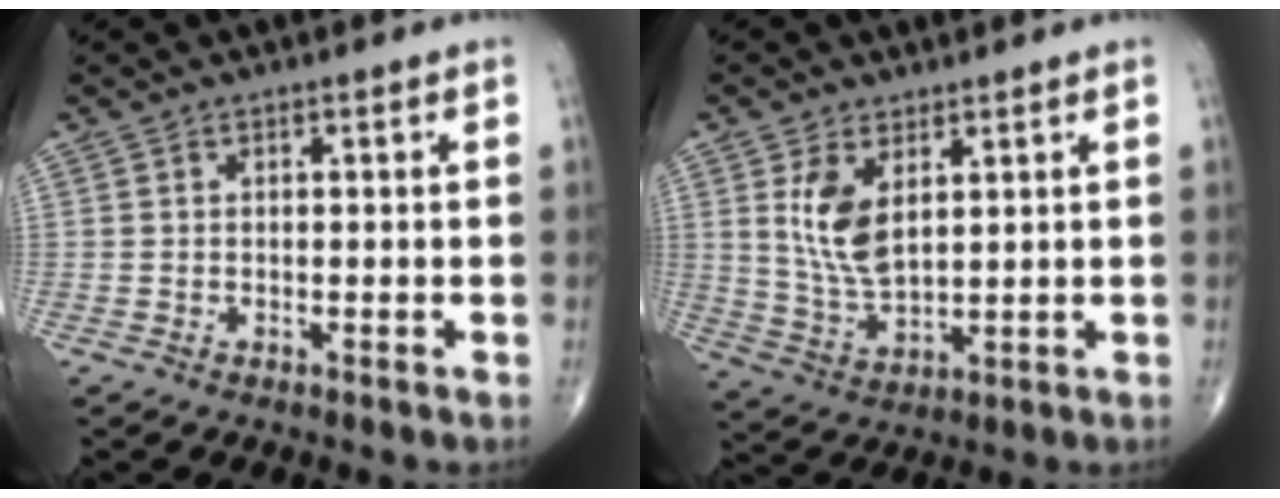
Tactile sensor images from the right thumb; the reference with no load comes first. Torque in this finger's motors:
{"motor_torque": [-0.53, 1.02, 0.71, 0.19, 0.02]}